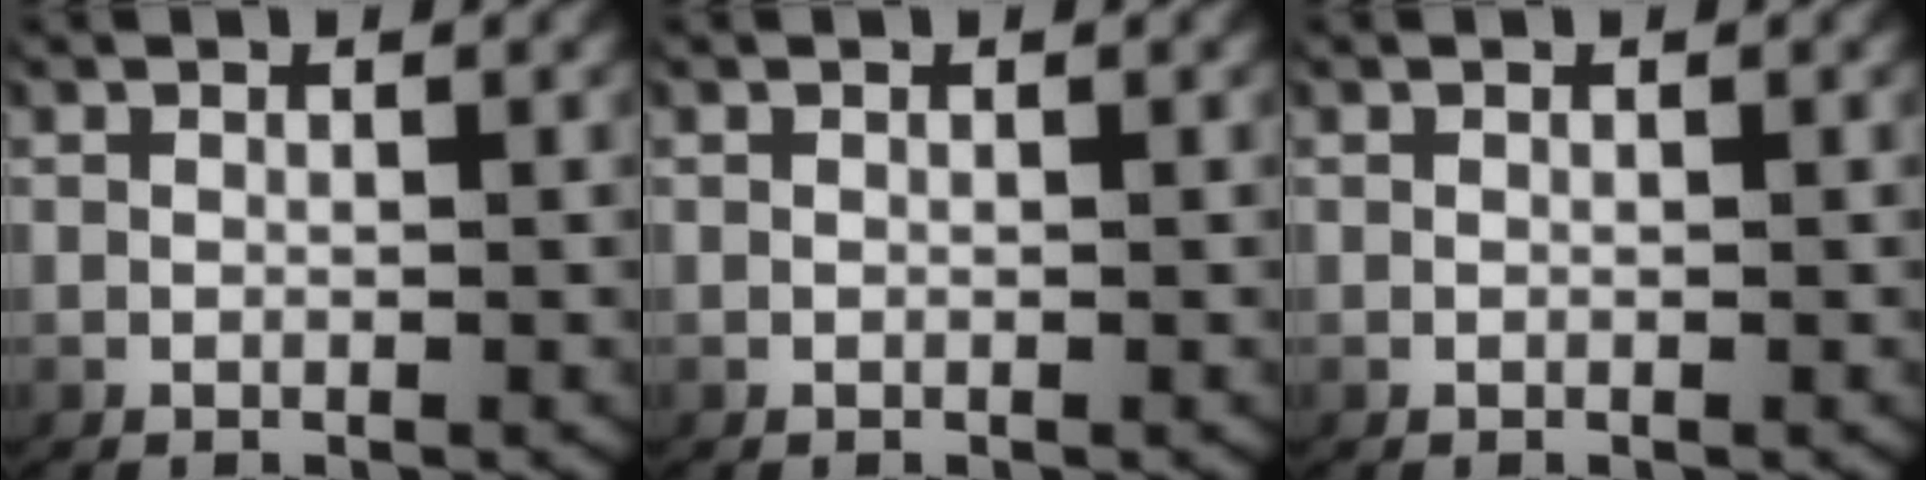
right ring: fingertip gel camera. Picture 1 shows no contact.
{"total": 0.0}
{"total": 0.0}